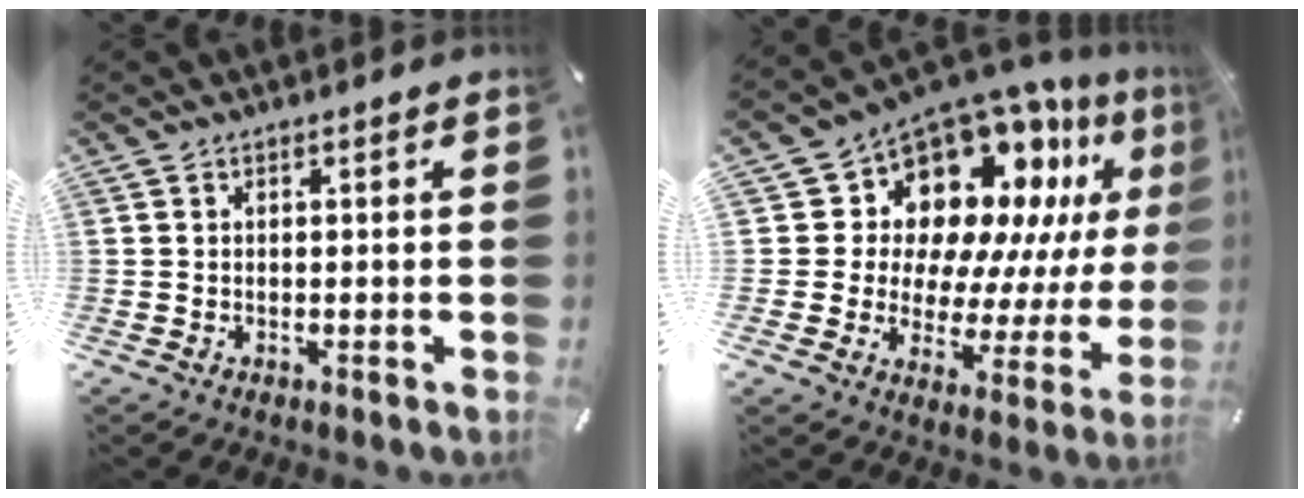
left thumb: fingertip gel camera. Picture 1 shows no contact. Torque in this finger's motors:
{"motor_torque": [2.59, 2.42, 1.61, -1.10, 0.17]}